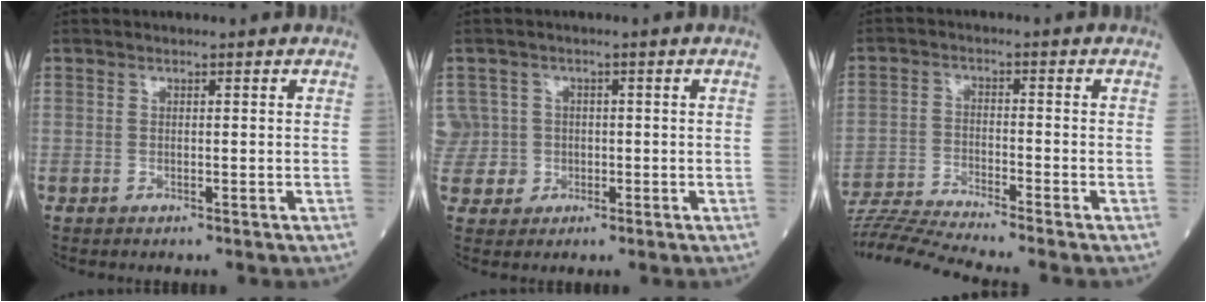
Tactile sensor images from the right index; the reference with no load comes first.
{"total": 6.1, "force": [0.0, 6.1, -0.1], "torque": [-0.001, 0.031, 0.005]}
{"total": 9.4, "force": [-8.7, -2.6, 2.4], "torque": [-0.041, -0.016, -0.159]}